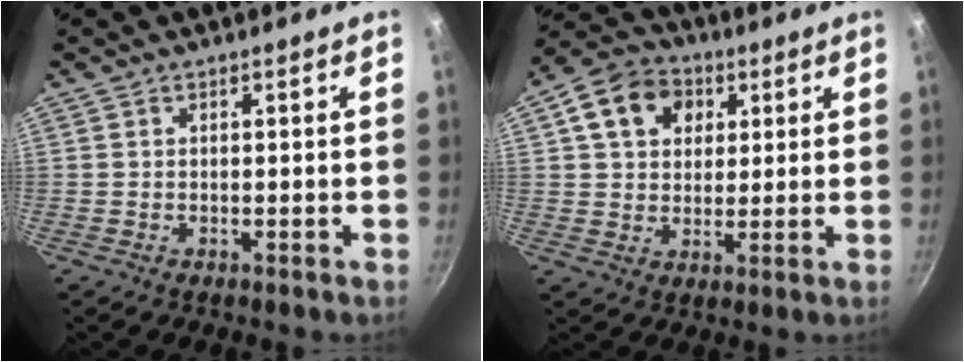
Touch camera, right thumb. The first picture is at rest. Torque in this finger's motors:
{"motor_torque": [-0.21, 2.20, 0.31, -0.19, 0.06]}